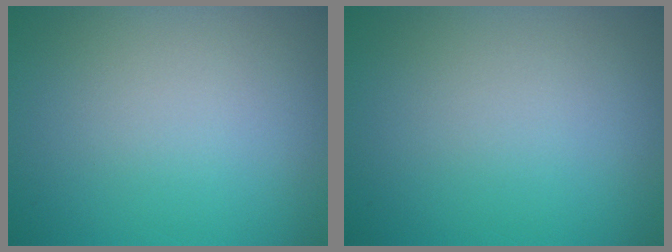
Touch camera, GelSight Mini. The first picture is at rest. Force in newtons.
{"total": 0.0}